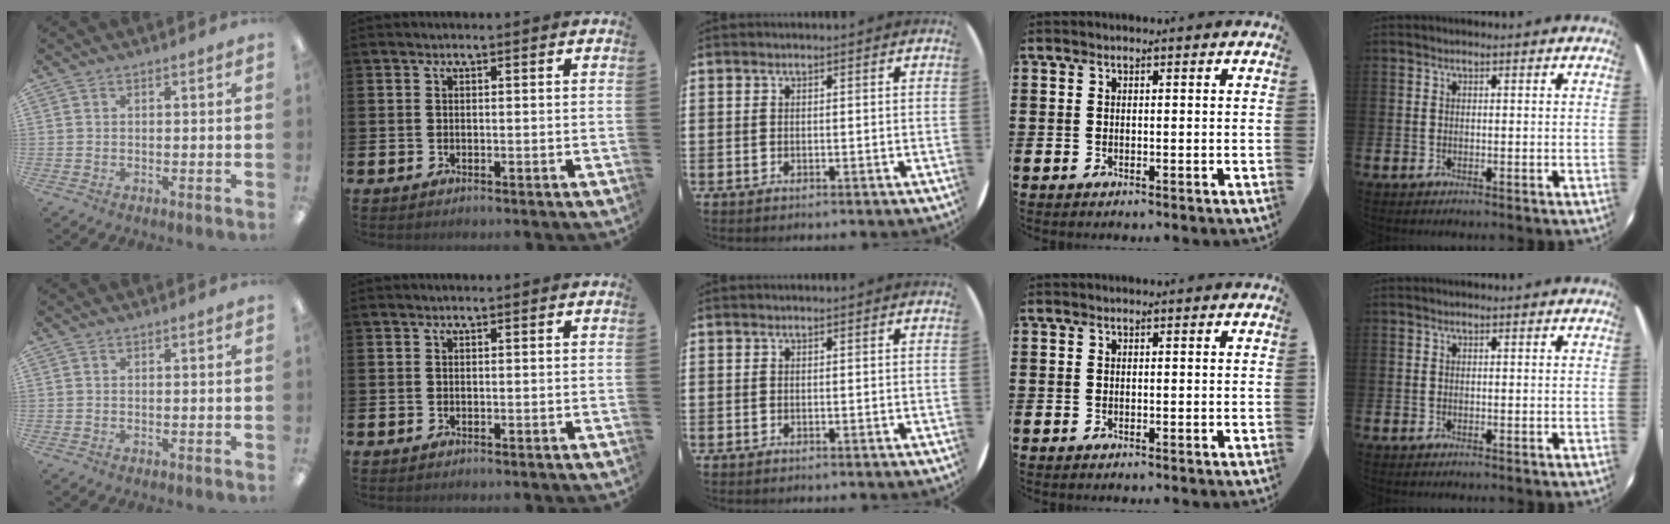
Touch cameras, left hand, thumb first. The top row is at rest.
{}